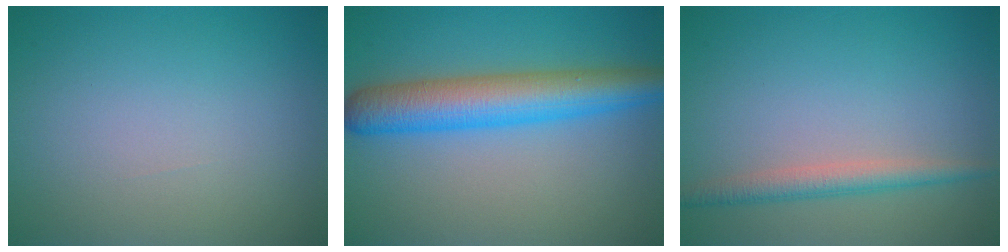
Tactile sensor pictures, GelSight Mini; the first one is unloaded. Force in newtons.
{"total": 6.9, "press": 6.9, "slide": 0.2}
{"total": 2.4, "press": 2.4, "slide": 0.1}